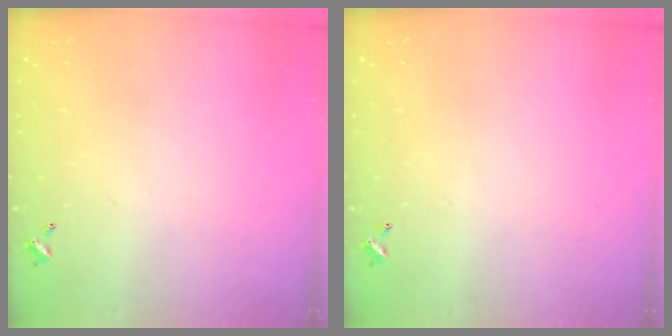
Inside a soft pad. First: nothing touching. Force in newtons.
{"total": 0.0}